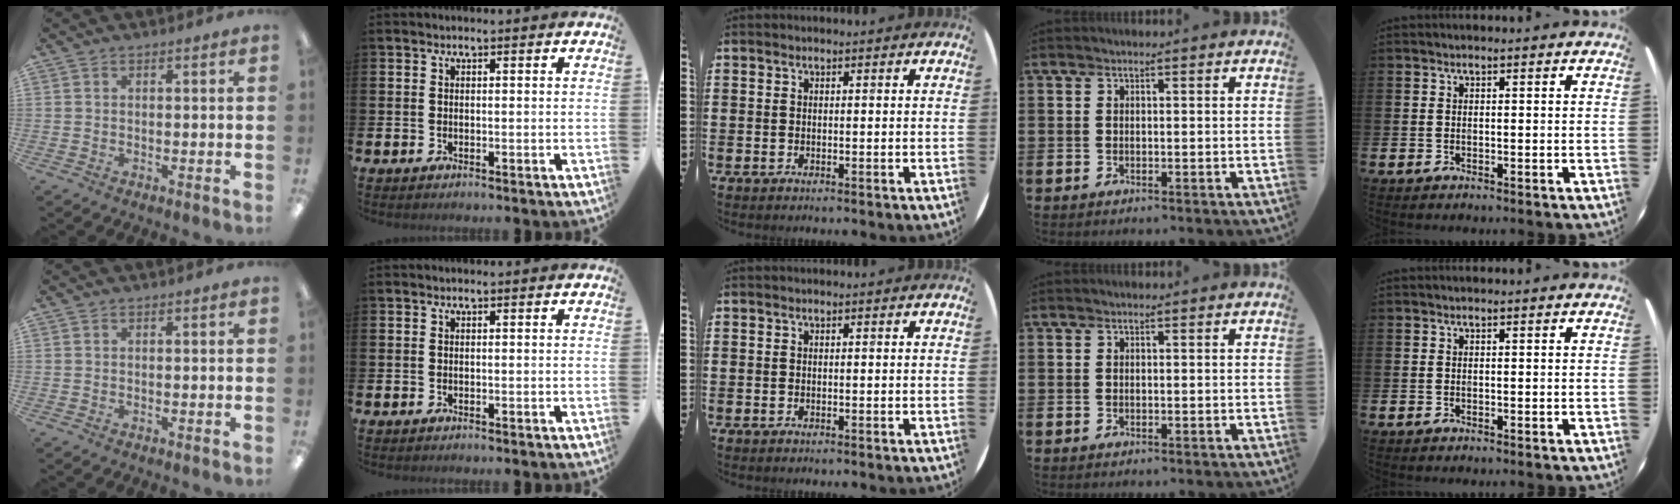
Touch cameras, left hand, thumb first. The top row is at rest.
{}